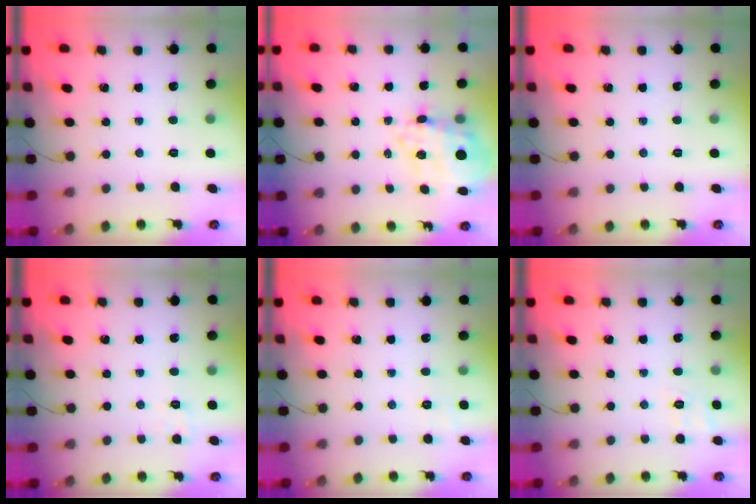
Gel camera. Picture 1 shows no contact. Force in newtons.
{"total": 14.1, "press": 13.7, "slide": 3.5}
{"total": 0.0}
{"total": 2.1, "press": 1.4, "slide": 1.6}
{"total": 1.8, "press": 0.1, "slide": 1.8}
{"total": 2.9, "press": 2.1, "slide": 2.0}